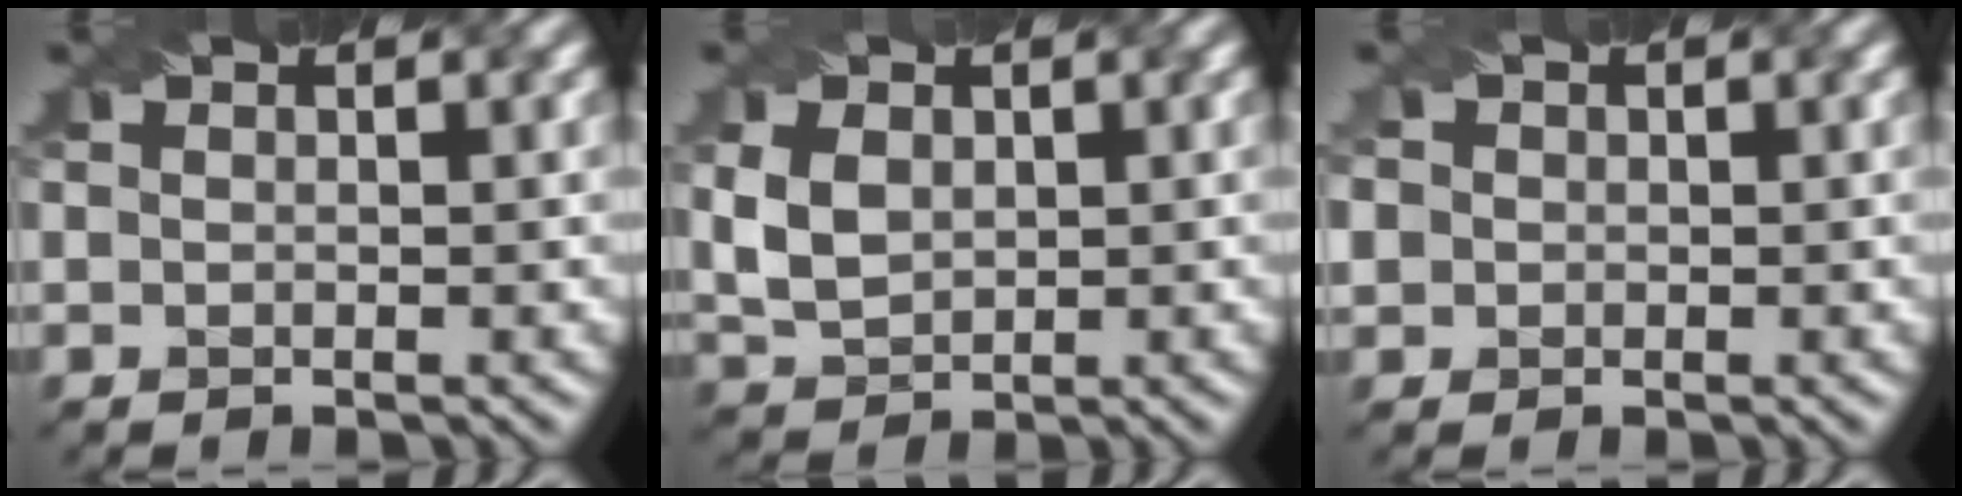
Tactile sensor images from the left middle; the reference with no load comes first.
{"total": 3.2, "force": [0.5, 2.4, 2.0], "torque": [-0.056, 0.000, 0.017]}
{"total": 4.1, "force": [1.4, 3.6, 1.5], "torque": [-0.036, 0.028, 0.010]}